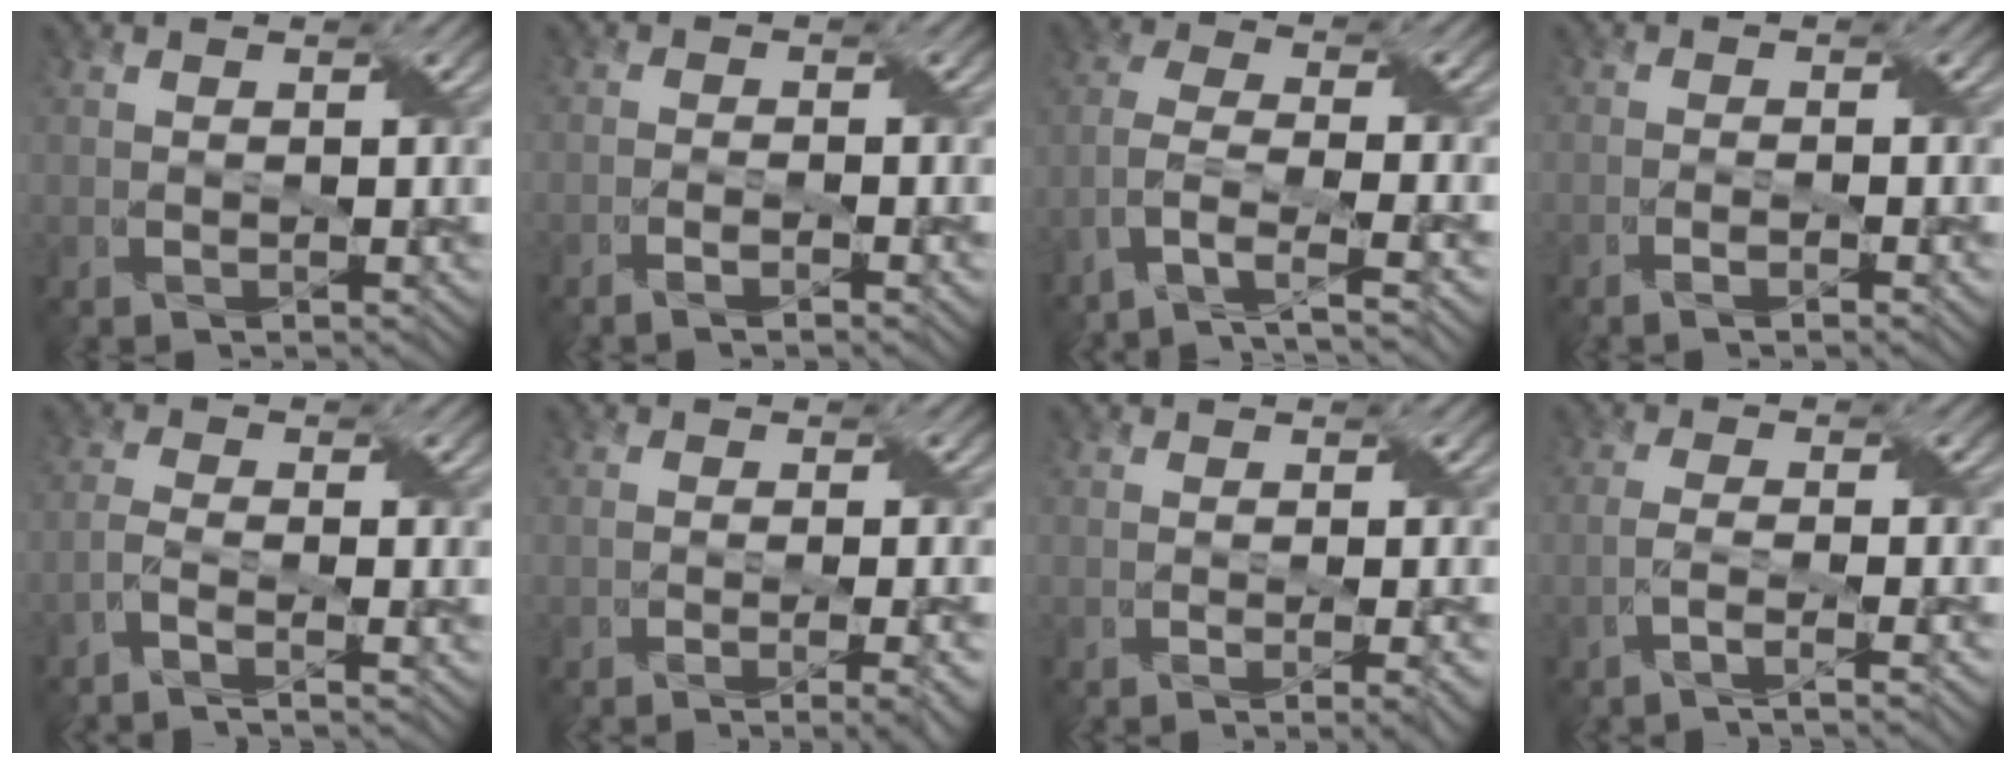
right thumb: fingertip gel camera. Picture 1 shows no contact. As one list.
[{"total": 2.3, "force": [-1.7, 0.1, 1.5], "torque": [-0.030, 0.009, -0.039]}, {"total": 7.7, "force": [-4.9, 2.6, 5.4], "torque": [-0.124, -0.008, -0.096]}, {"total": 2.3, "force": [-1.6, 0.1, 1.7], "torque": [-0.030, 0.009, -0.036]}, {"total": 3.1, "force": [-2.4, 0.4, 1.9], "torque": [-0.035, 0.002, -0.062]}, {"total": 6.0, "force": [-3.2, 1.4, 4.9], "torque": [-0.066, 0.001, -0.039]}, {"total": 4.3, "force": [-1.9, 1.1, 3.7], "torque": [-0.043, 0.003, -0.024]}, {"total": 3.9, "force": [-2.6, 0.6, 2.8], "torque": [-0.042, 0.007, -0.062]}]